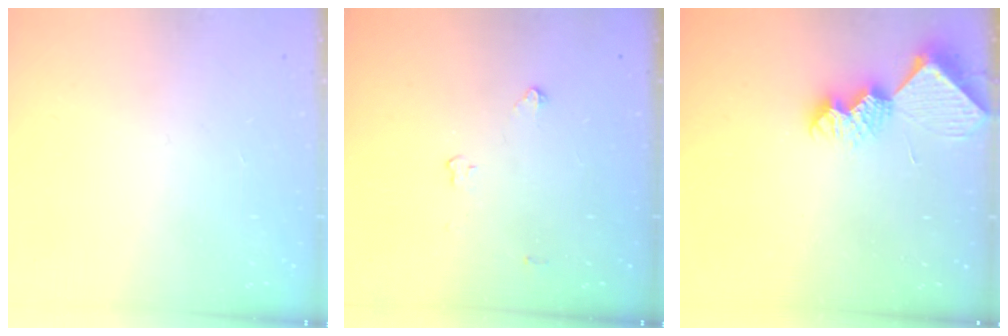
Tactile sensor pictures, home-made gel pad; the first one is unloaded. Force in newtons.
{"total": 2.8, "press": 2.8, "slide": 0.4}
{"total": 9.1, "press": 9.1, "slide": 0.7}